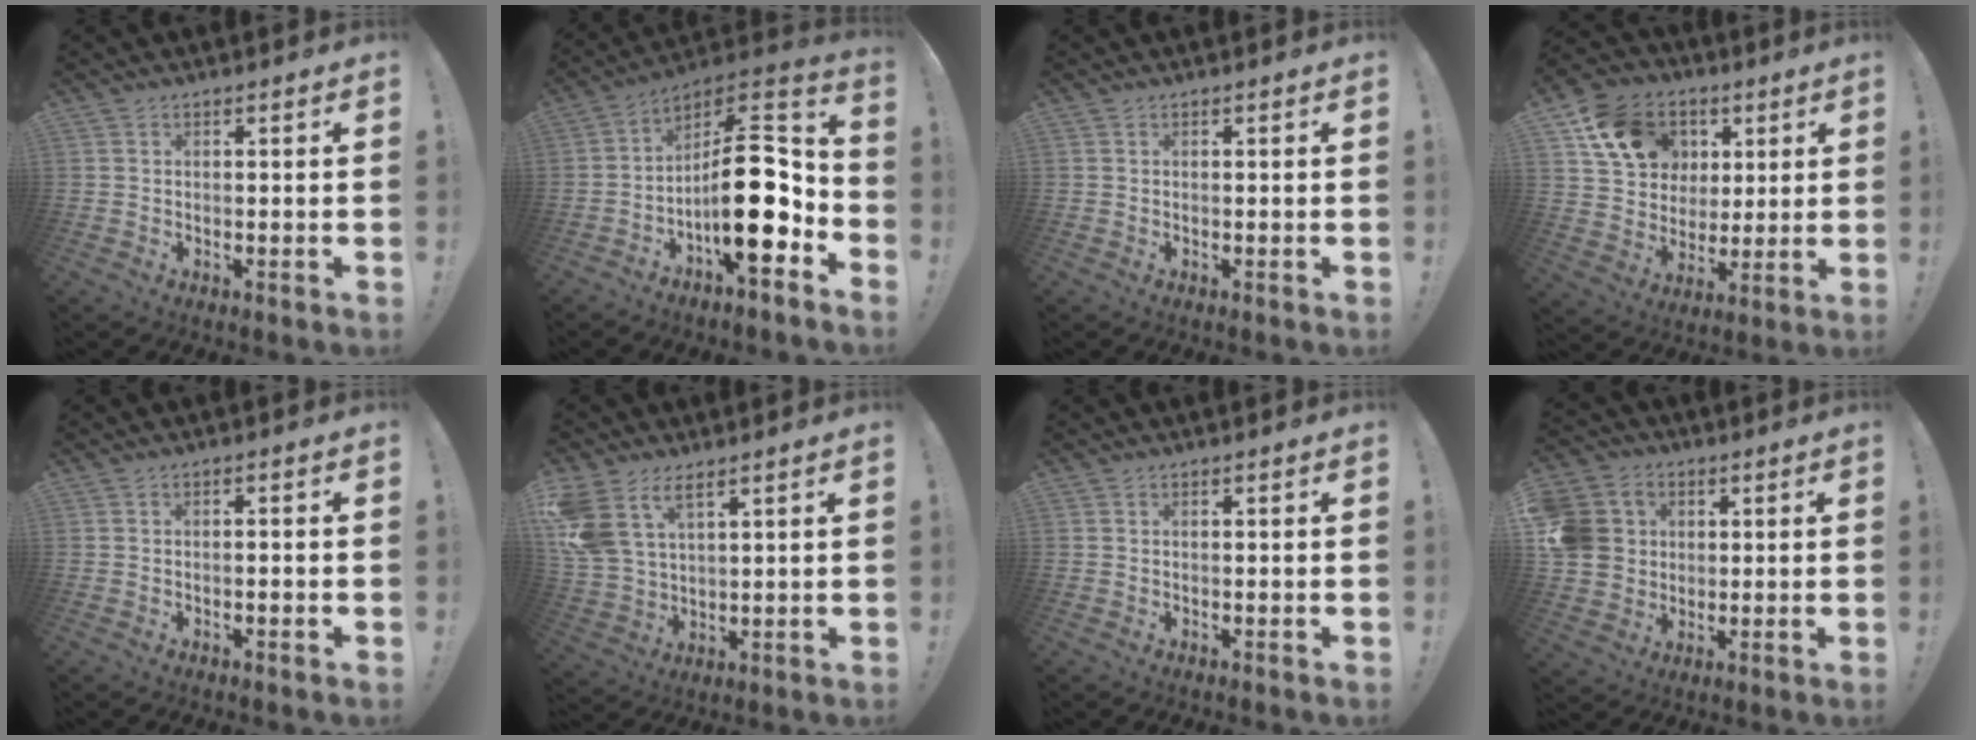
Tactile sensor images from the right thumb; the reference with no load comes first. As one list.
[{"total": 21.3, "force": [-4.0, 8.6, 19.1], "torque": [-0.292, 0.020, -0.060]}, {"total": 0.0}, {"total": 16.7, "force": [7.1, 13.4, 7.0], "torque": [-0.103, -0.020, 0.151]}, {"total": 1.1, "force": [-0.7, 0.2, 0.8], "torque": [-0.011, 0.002, -0.012]}, {"total": 10.2, "force": [6.2, 5.8, 5.7], "torque": [-0.122, -0.030, 0.123]}, {"total": 0.0}, {"total": 11.6, "force": [1.8, 10.6, 4.4], "torque": [-0.080, 0.003, 0.042]}]